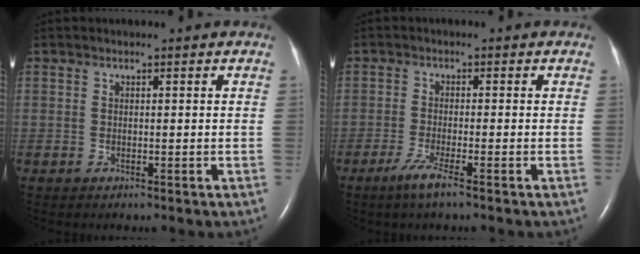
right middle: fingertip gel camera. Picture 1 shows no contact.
{"total": 3.4, "force": [-2.3, -0.2, 2.6], "torque": [-0.060, -0.011, -0.048]}